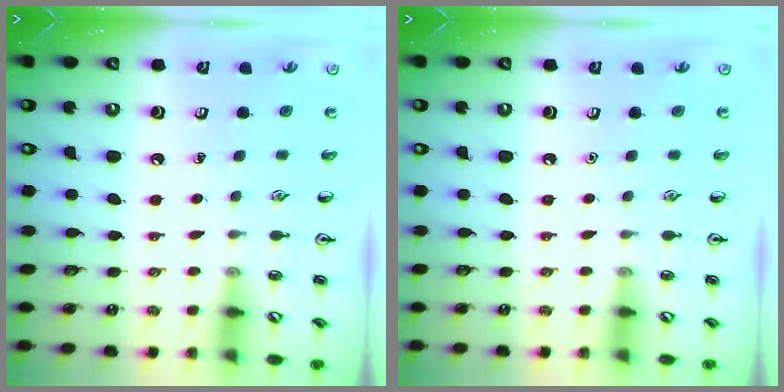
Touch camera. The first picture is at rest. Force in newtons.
{"total": 0.0}